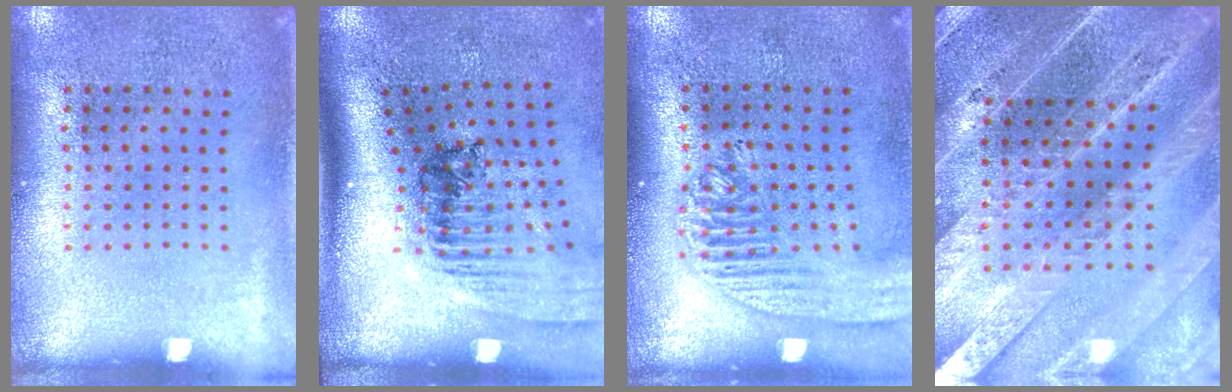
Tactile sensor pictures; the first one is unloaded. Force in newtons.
{"total": 2.3, "press": 1.6, "slide": 1.6}
{"total": 1.9, "press": 1.7, "slide": 0.9}
{"total": 4.9, "press": 4.3, "slide": 2.3}